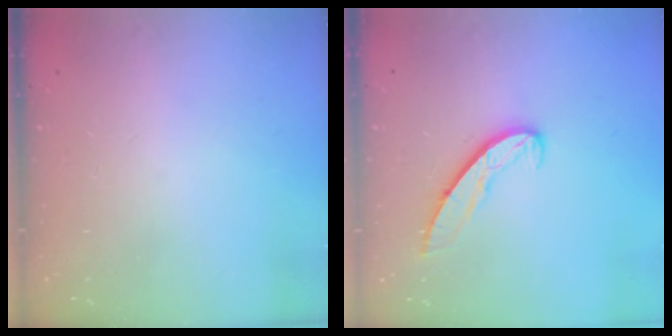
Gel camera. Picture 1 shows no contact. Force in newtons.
{"total": 7.2, "press": 7.1, "slide": 0.6}